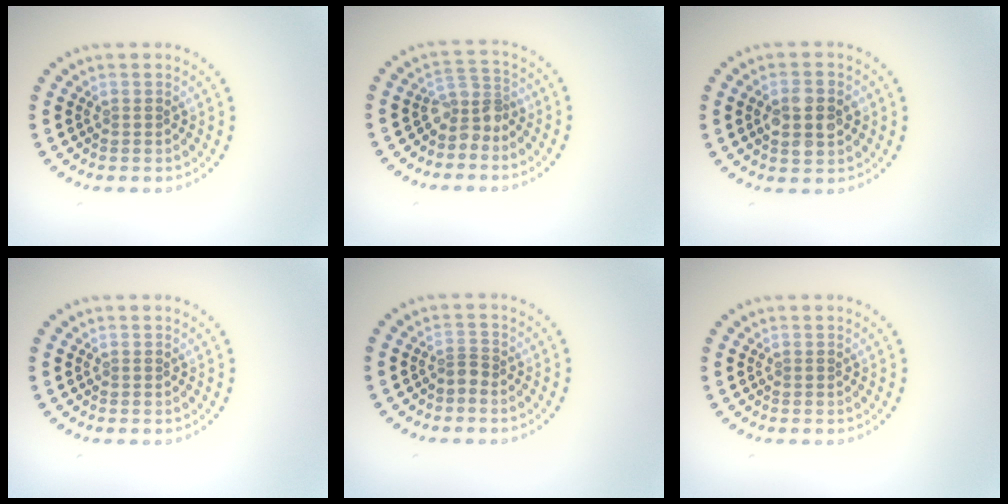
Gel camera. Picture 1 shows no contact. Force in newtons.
{"total": 2.7, "press": 1.9, "slide": 1.9}
{"total": 4.0, "press": 4.0, "slide": 0.1}
{"total": 0.0}
{"total": 0.9, "press": 0.5, "slide": 0.8}
{"total": 0.0}